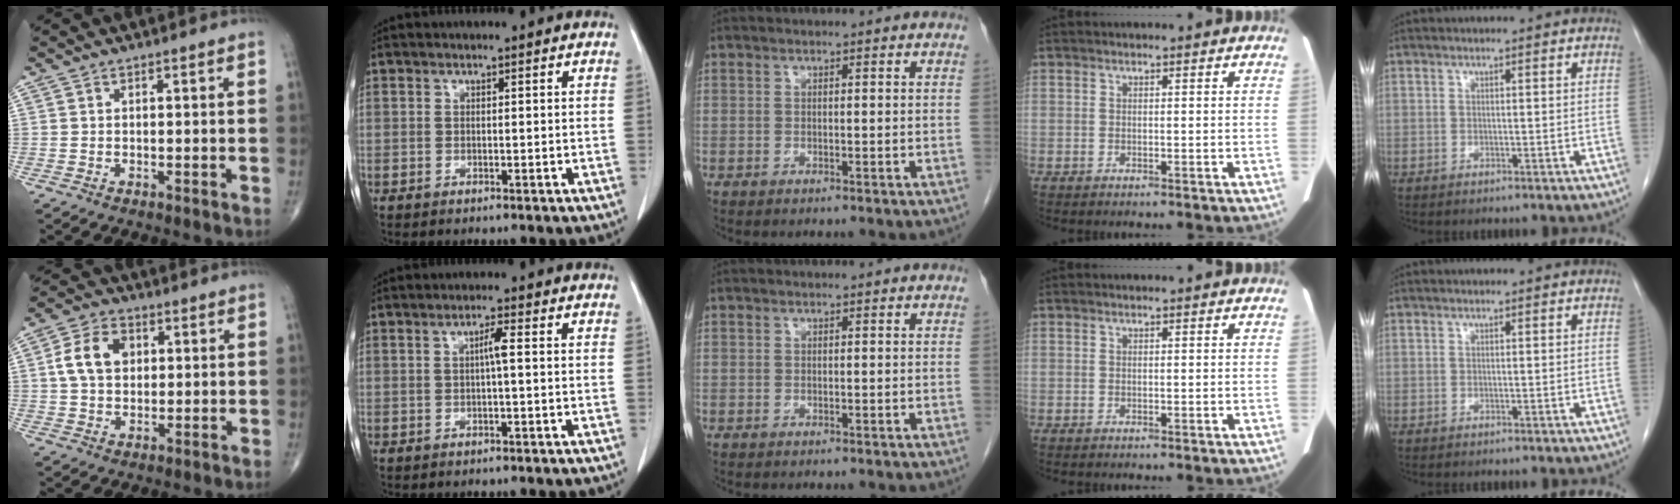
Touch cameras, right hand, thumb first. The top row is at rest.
{"thumb": {"total": 8.8, "force": [1.7, 6.2, 5.9], "torque": [-0.099, 0.010, 0.028]}, "index": {"total": 2.1, "force": [0.2, 0.1, 2.1], "torque": [-0.038, 0.004, 0.002]}}